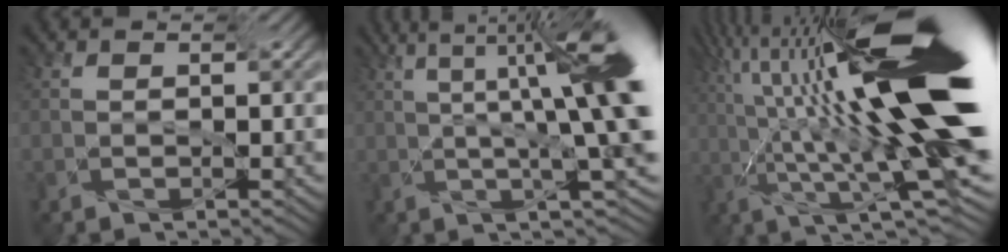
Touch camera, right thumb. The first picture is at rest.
{"total": 12.4, "force": [2.8, 2.8, 11.7], "torque": [-0.181, 0.016, 0.050]}
{"total": 18.5, "force": [2.7, 3.2, 18.1], "torque": [-0.285, 0.035, 0.060]}